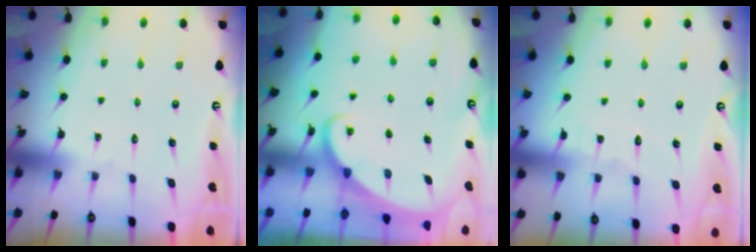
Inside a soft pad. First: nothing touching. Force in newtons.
{"total": 1.6, "press": 1.6, "slide": 0.0}
{"total": 4.2, "press": 4.2, "slide": 0.3}